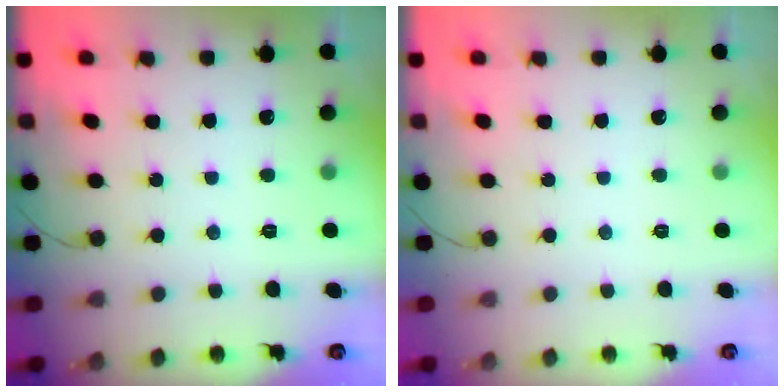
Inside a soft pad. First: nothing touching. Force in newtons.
{"total": 0.0}